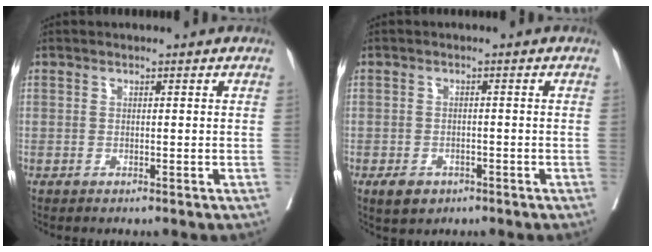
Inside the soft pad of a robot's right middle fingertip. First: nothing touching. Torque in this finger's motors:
{"motor_torque": [0.51, -0.45, 0.12, 0.04]}